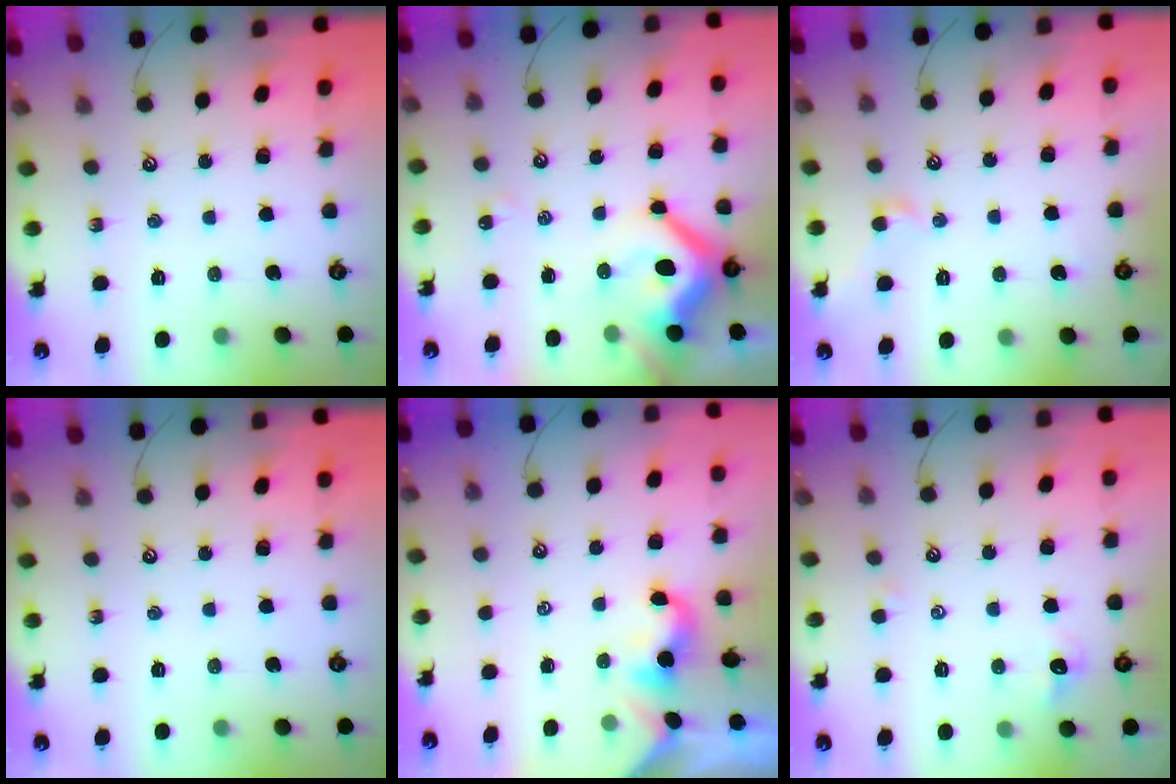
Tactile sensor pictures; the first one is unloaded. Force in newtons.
{"total": 12.6, "press": 12.5, "slide": 1.5}
{"total": 0.6, "press": 0.4, "slide": 0.5}
{"total": 0.0}
{"total": 2.4, "press": 2.4, "slide": 0.1}
{"total": 1.2, "press": 0.9, "slide": 0.8}